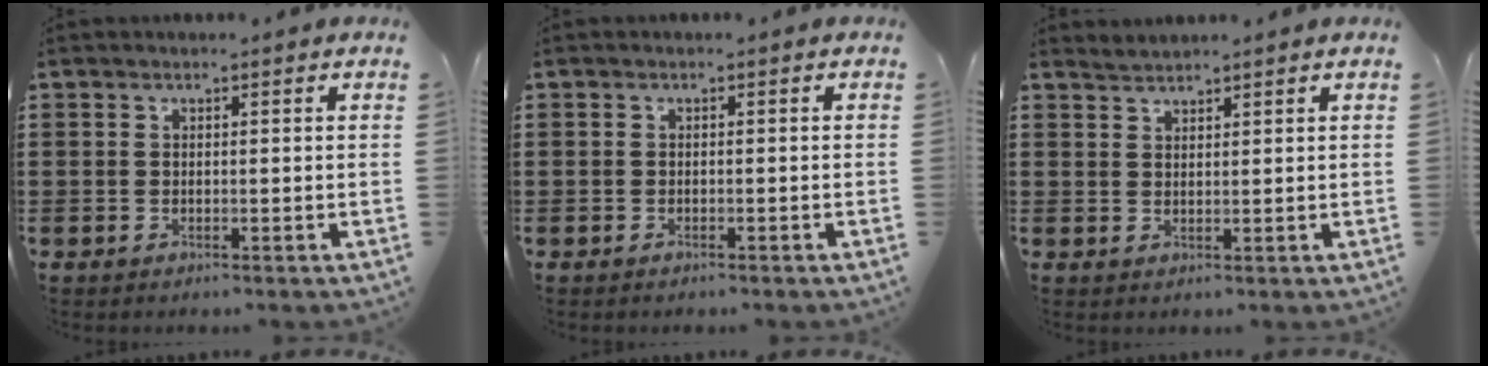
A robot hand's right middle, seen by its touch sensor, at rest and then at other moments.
{"total": 0.6, "force": [-0.5, 0.2, 0.0], "torque": [-0.001, 0.001, -0.012]}
{"total": 1.4, "force": [1.3, -0.2, -0.4], "torque": [0.004, -0.001, 0.027]}